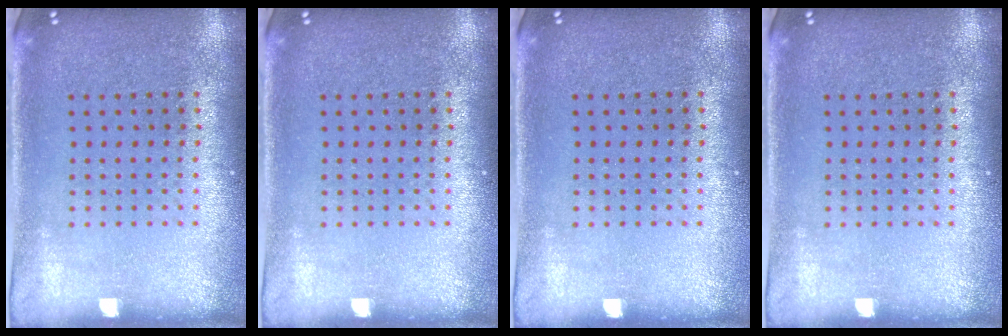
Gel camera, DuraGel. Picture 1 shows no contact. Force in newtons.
{"total": 0.0}
{"total": 0.0}
{"total": 0.0}